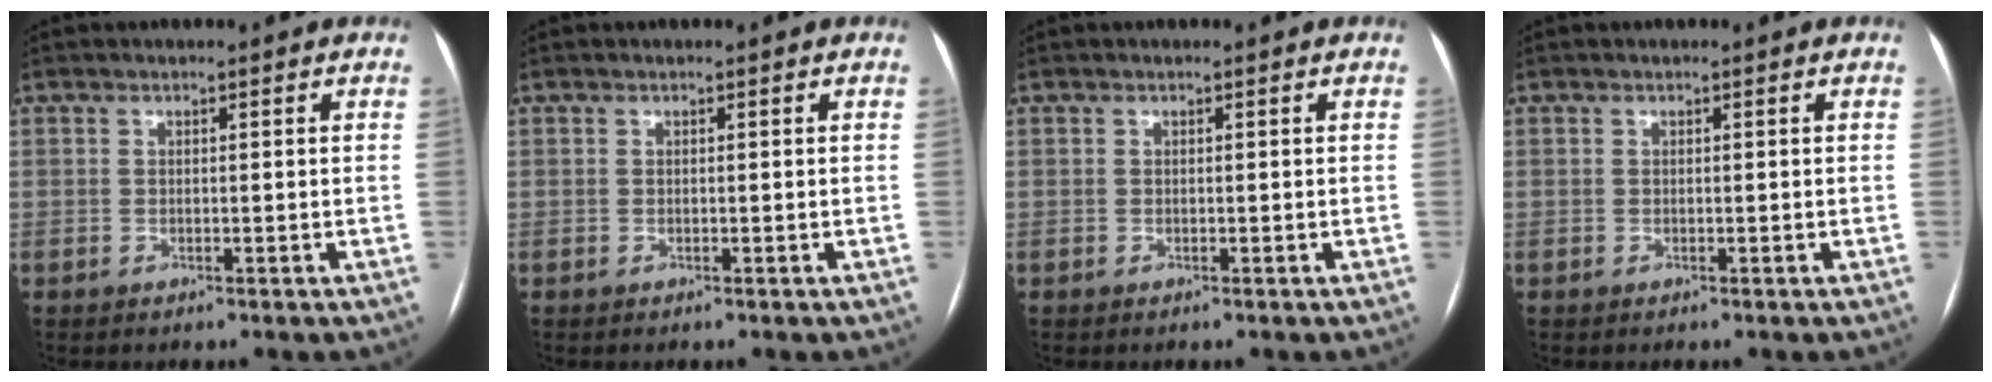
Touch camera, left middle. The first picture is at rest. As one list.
[{"total": 0.0}, {"total": 0.0}, {"total": 0.0}]